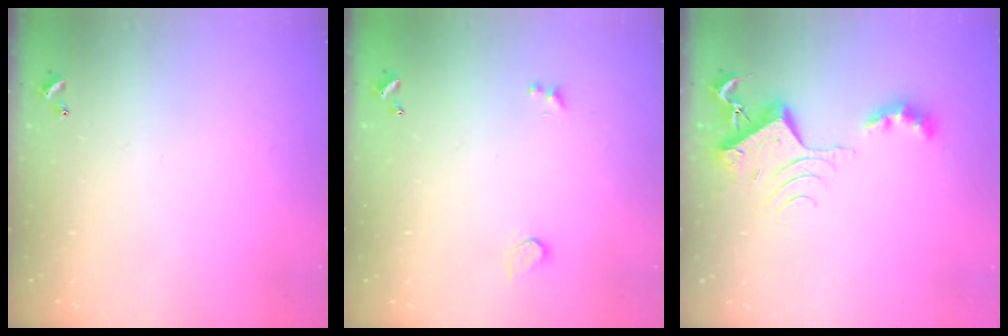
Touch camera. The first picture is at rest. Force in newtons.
{"total": 0.7, "press": 0.5, "slide": 0.4}
{"total": 7.1, "press": 7.1, "slide": 0.8}